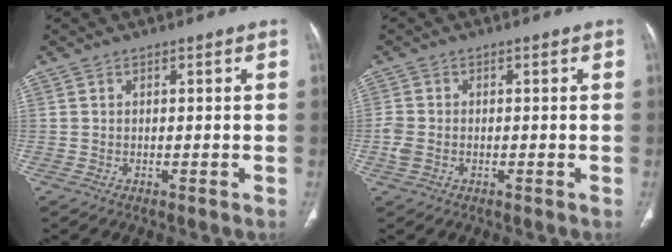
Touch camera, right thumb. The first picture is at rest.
{"total": 2.6, "force": [-0.7, 1.9, 1.6], "torque": [-0.046, 0.001, -0.015]}